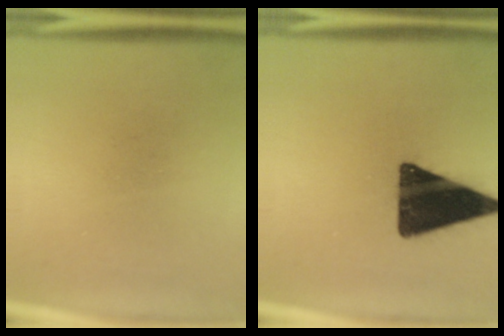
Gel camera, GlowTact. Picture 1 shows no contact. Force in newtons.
{"total": 16.9}